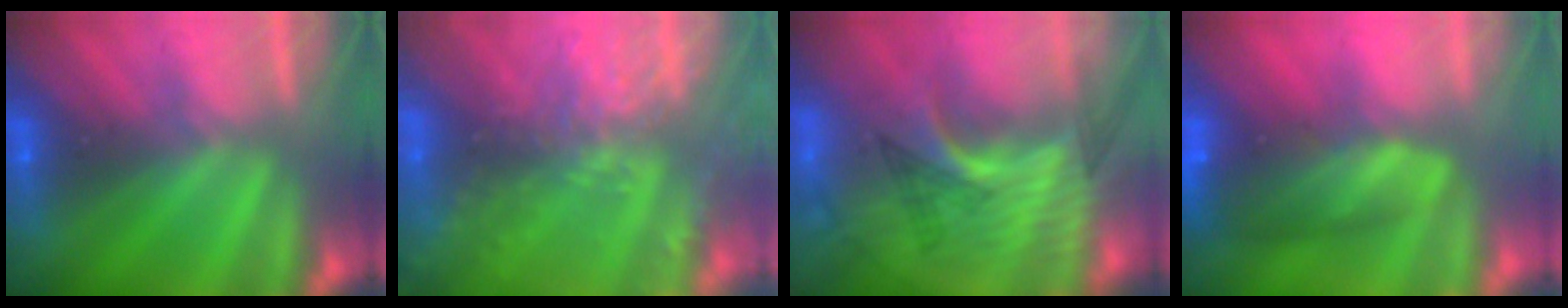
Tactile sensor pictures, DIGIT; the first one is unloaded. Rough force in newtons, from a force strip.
{"total": 6.3}
{"total": 2.9}
{"total": 7.6}